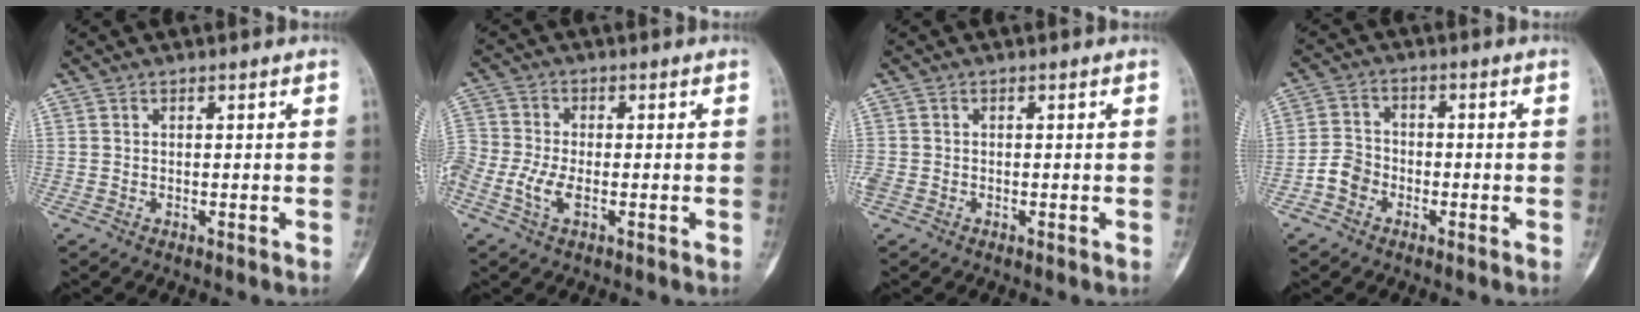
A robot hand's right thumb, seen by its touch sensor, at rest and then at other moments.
{"total": 6.7, "force": [-2.4, 3.5, 5.2], "torque": [-0.130, 0.011, -0.053]}
{"total": 1.7, "force": [-0.5, 1.4, 1.0], "torque": [-0.031, 0.002, -0.009]}
{"total": 4.8, "force": [-2.2, 3.8, 1.9], "torque": [-0.022, 0.019, -0.049]}